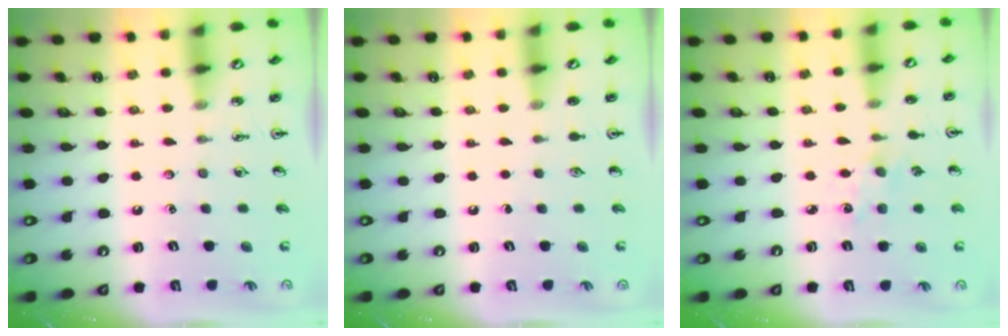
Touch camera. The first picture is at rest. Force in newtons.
{"total": 0.0}
{"total": 2.9, "press": 2.8, "slide": 0.5}